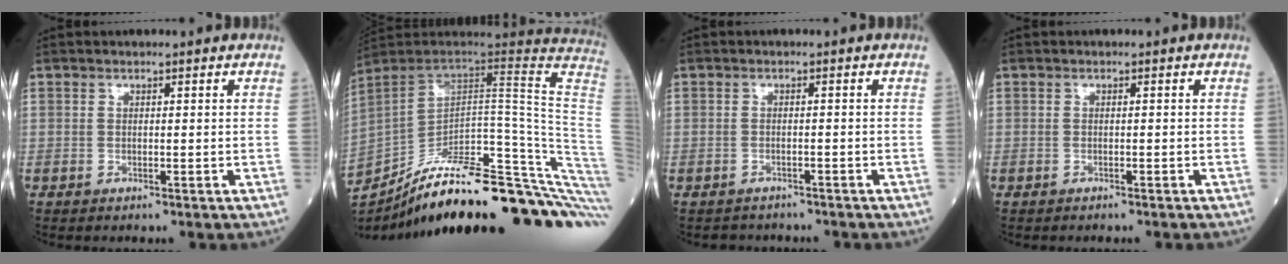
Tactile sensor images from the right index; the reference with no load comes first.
{"total": 37.0, "force": [-27.7, 4.7, 24.1], "torque": [-0.269, -0.039, -0.386]}
{"total": 4.6, "force": [-4.2, 1.9, 0.7], "torque": [-0.016, 0.005, -0.054]}
{"total": 2.1, "force": [-1.7, 0.7, 1.0], "torque": [-0.024, -0.005, -0.016]}